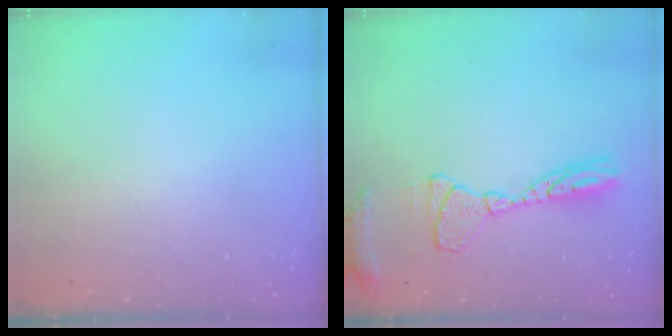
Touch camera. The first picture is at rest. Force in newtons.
{"total": 14.2, "press": 14.1, "slide": 1.2}